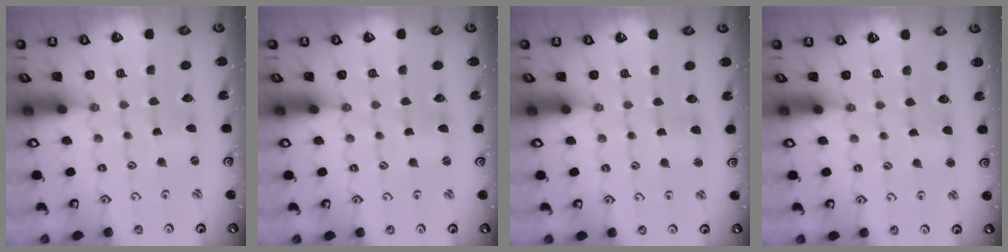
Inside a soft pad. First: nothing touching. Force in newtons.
{"total": 0.9, "press": 0.8, "slide": 0.2}
{"total": 1.7, "press": 1.6, "slide": 0.2}
{"total": 2.2, "press": 2.2, "slide": 0.2}